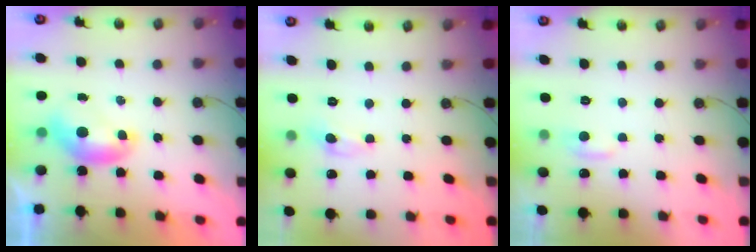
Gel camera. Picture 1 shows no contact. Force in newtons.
{"total": 0.0}
{"total": 1.2, "press": 0.9, "slide": 0.8}